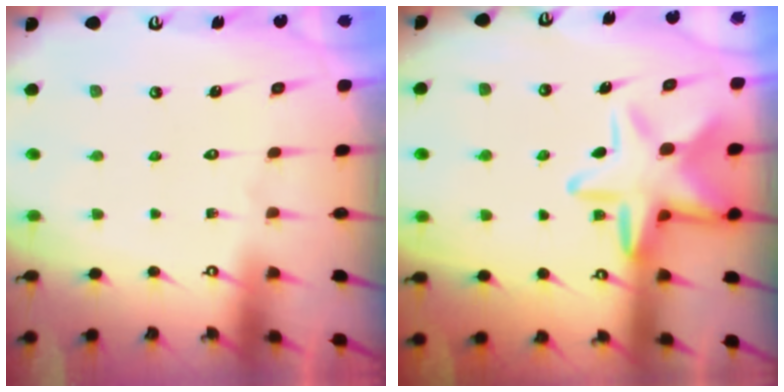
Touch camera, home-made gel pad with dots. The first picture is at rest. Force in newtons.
{"total": 15.3, "press": 15.2, "slide": 1.4}